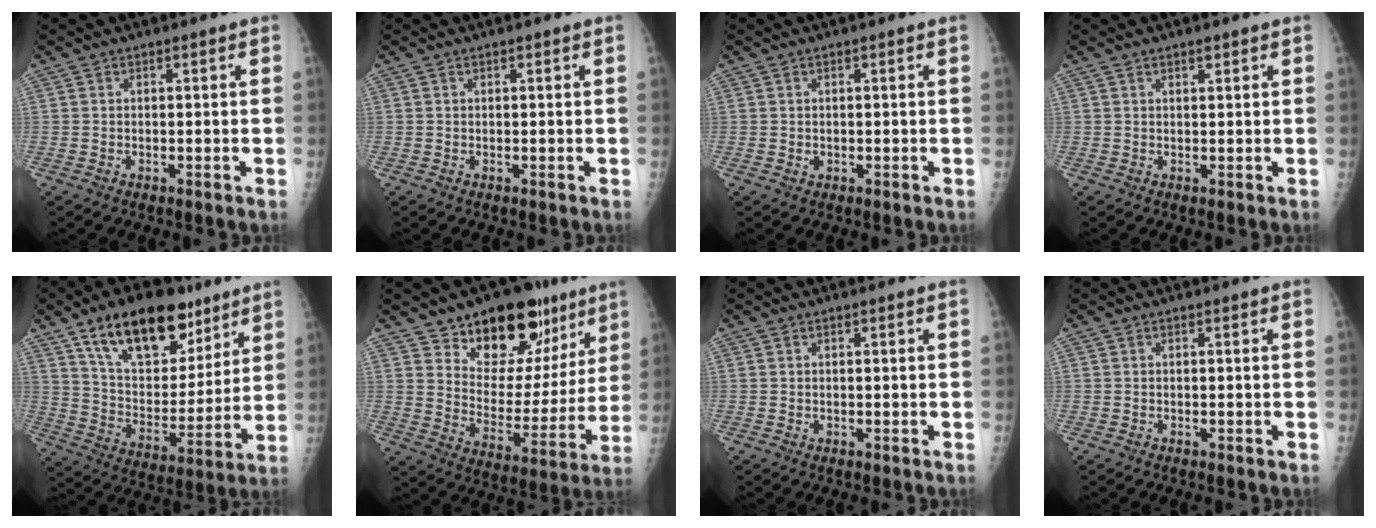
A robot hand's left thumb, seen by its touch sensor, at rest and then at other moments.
{"total": 0.0}
{"total": 0.7, "force": [0.1, 0.6, 0.4], "torque": [0.000, -0.001, 0.005]}
{"total": 1.3, "force": [0.9, 0.5, 0.7], "torque": [-0.004, -0.005, 0.015]}
{"total": 22.5, "force": [13.9, 11.5, 13.3], "torque": [-0.171, -0.050, 0.240]}
{"total": 20.9, "force": [13.3, 11.4, 11.4], "torque": [-0.109, -0.070, 0.207]}
{"total": 0.0}
{"total": 0.0}